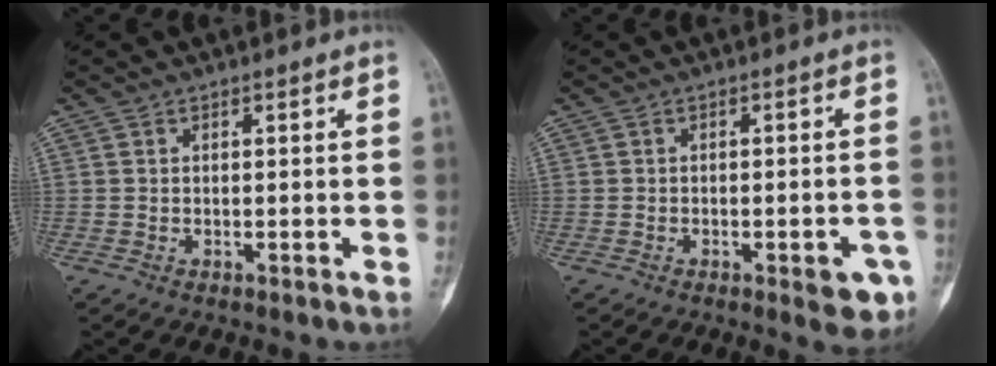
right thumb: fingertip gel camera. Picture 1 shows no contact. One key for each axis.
{"total": 5.5, "fx": -2.4, "fy": 2.1, "fz": 4.5, "tx": -0.039, "ty": 0.009, "tz": -0.023}